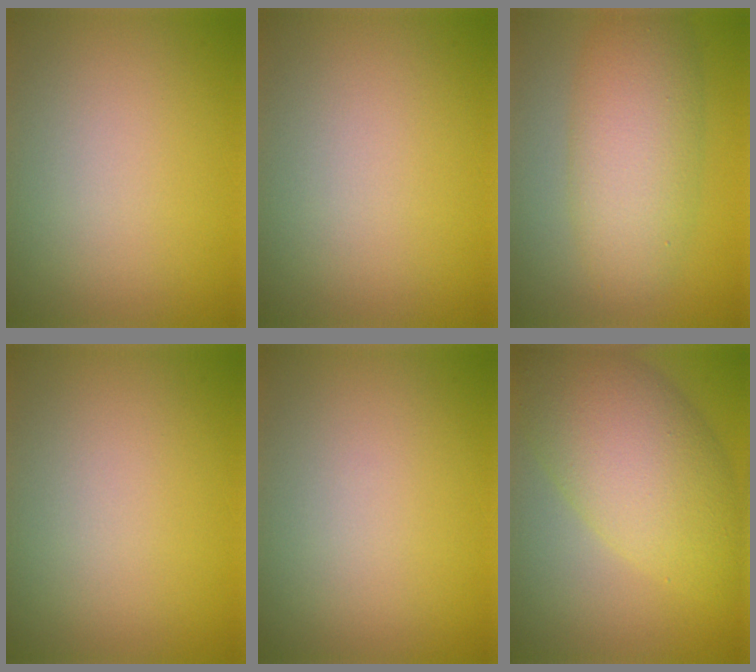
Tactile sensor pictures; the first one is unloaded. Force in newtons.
{"total": 0.0}
{"total": 6.2, "press": 6.2, "slide": 0.1}
{"total": 0.0}
{"total": 0.0}
{"total": 9.1, "press": 9.1, "slide": 0.1}